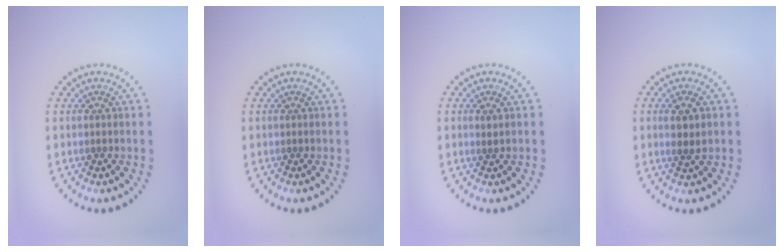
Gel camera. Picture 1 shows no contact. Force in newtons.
{"total": 0.0}
{"total": 0.6, "press": 0.3, "slide": 0.4}
{"total": 1.9, "press": 1.7, "slide": 0.7}